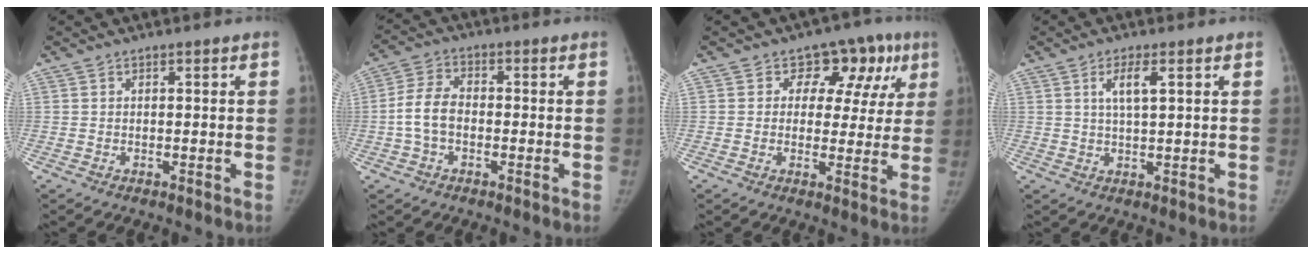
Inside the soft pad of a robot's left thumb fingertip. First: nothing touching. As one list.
[{"total": 6.7, "force": [-1.4, 4.4, 4.9], "torque": [-0.096, 0.020, -0.036]}, {"total": 10.2, "force": [4.3, 7.7, 5.1], "torque": [0.005, 0.000, 0.047]}, {"total": 4.1, "force": [1.6, 1.1, 3.7], "torque": [-0.070, -0.003, 0.031]}]